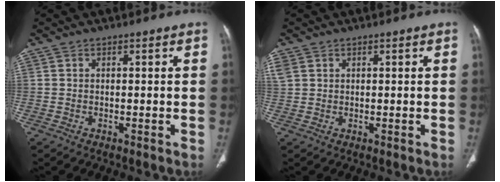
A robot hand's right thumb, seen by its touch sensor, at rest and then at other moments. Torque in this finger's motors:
{"motor_torque": [-0.16, 0.28, 0.42, 0.01, -0.01]}